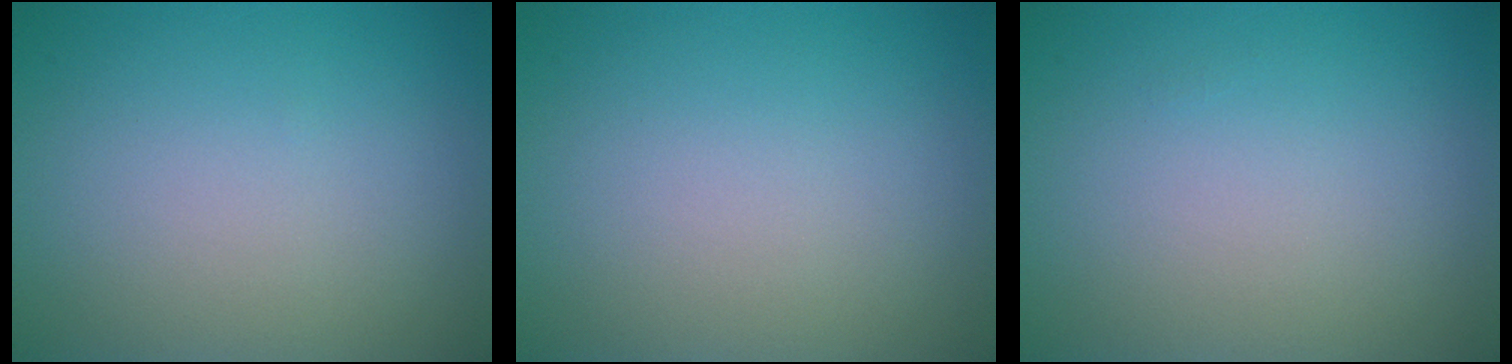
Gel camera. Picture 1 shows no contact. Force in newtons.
{"total": 0.0}
{"total": 0.0}